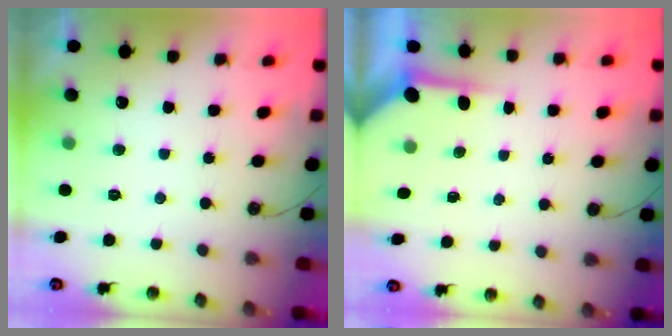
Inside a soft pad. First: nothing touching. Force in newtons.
{"total": 3.5, "press": 3.5, "slide": 0.3}